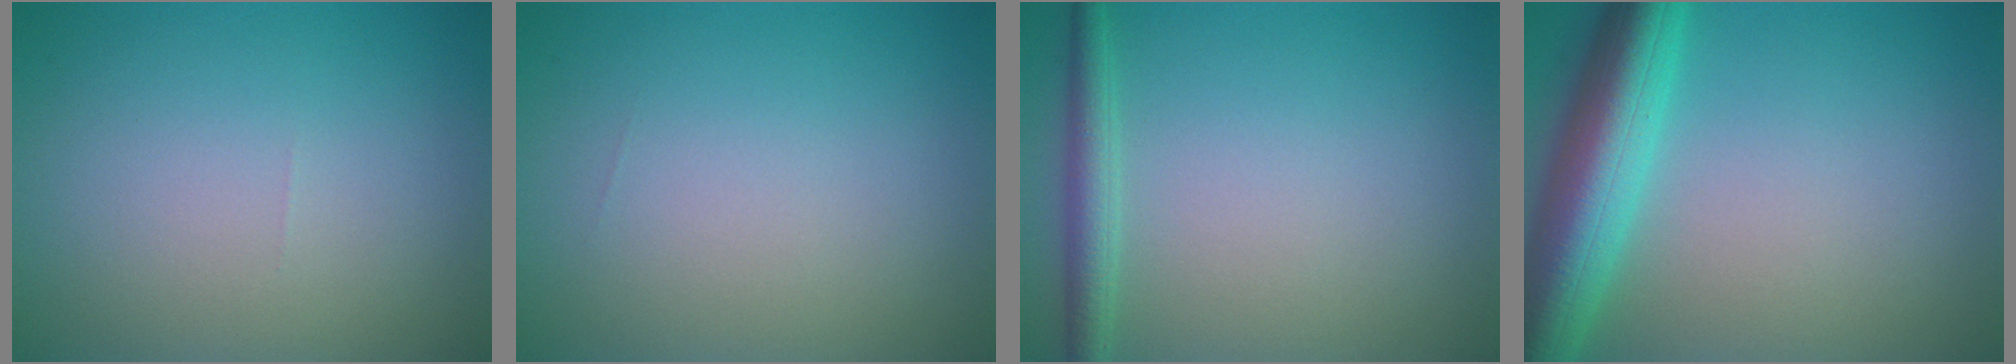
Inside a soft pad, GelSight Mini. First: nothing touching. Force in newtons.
{"total": 0.0}
{"total": 2.3, "press": 2.3, "slide": 0.1}
{"total": 8.1, "press": 8.0, "slide": 0.4}